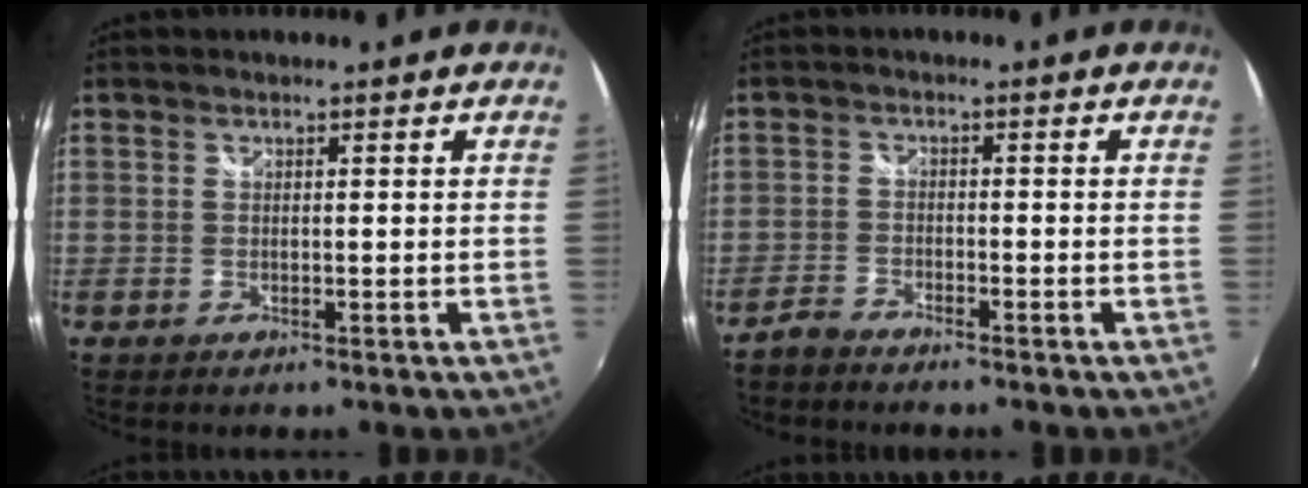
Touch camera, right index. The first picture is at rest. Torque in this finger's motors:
{"motor_torque": [0.05, 0.05, 0.05, 0.00]}